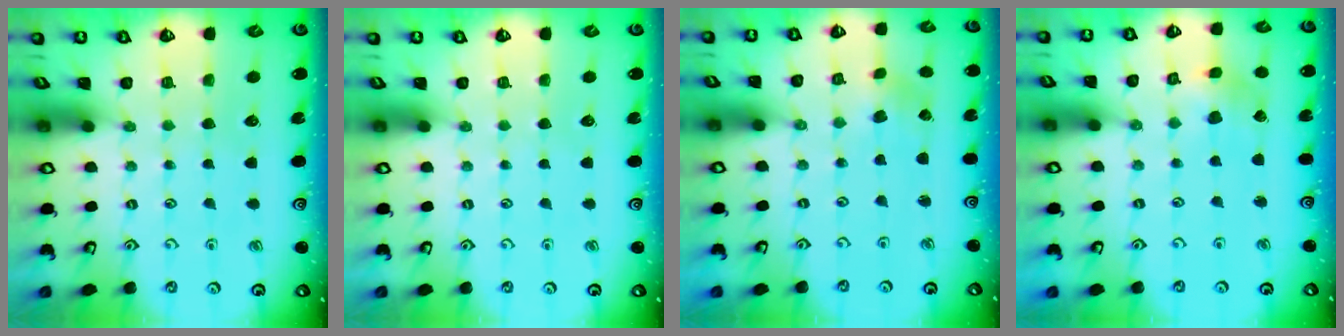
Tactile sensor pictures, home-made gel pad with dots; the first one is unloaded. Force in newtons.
{"total": 0.0}
{"total": 2.9, "press": 2.9, "slide": 0.4}
{"total": 3.0, "press": 2.9, "slide": 0.5}